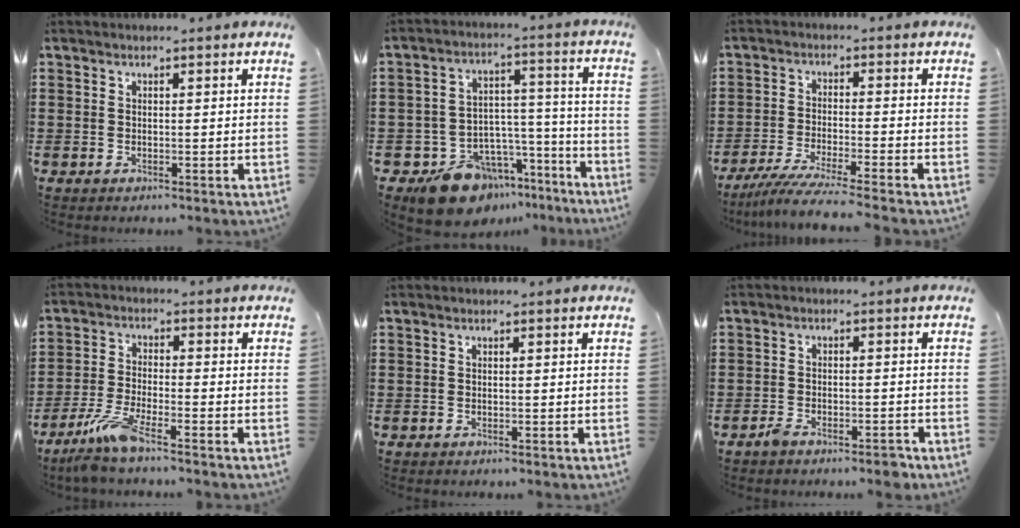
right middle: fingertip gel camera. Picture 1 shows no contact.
{"total": 11.8, "force": [-9.8, 6.1, 2.5], "torque": [-0.048, 0.049, -0.175]}
{"total": 5.1, "force": [-4.5, -0.5, 2.3], "torque": [-0.052, -0.020, -0.088]}
{"total": 6.5, "force": [-4.7, 0.7, 4.4], "torque": [-0.103, -0.016, -0.092]}
{"total": 0.0}
{"total": 3.1, "force": [-2.8, 0.7, 1.2], "torque": [-0.020, 0.007, -0.054]}